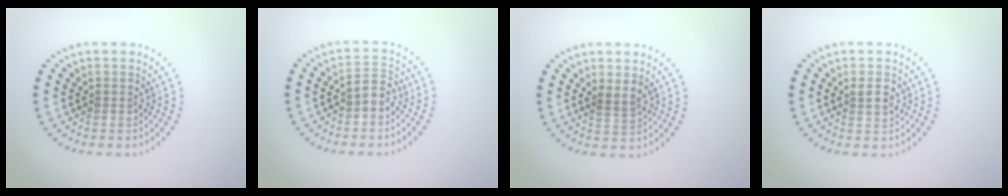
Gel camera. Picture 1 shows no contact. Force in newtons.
{"total": 2.1, "press": 1.9, "slide": 1.0}
{"total": 1.1, "press": 0.9, "slide": 0.6}
{"total": 1.4, "press": 1.4, "slide": 0.2}